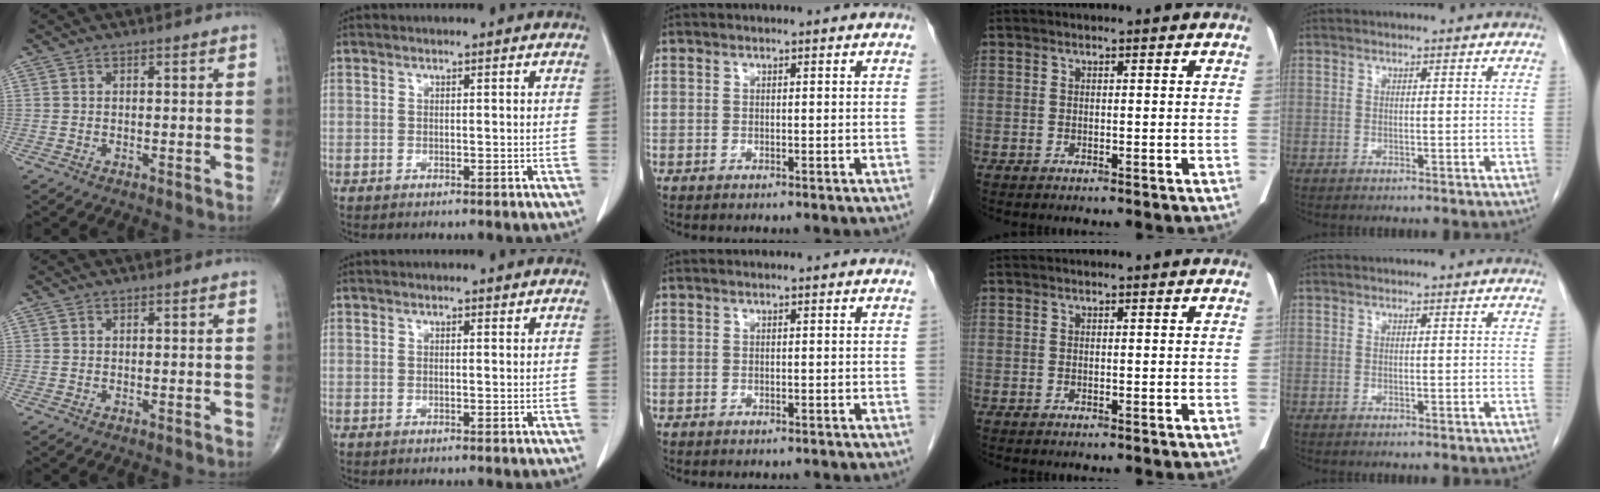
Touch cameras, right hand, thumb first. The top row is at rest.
{"index": {"total": 0.5, "force": [0.4, 0.3, 0.2], "torque": [-0.006, 0.002, 0.005]}, "middle": {"total": 0.9, "force": [-0.9, 0.2, 0.1], "torque": [-0.005, -0.002, -0.014]}}